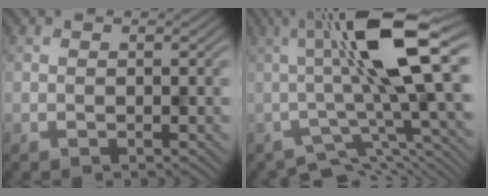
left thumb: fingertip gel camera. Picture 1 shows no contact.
{"total": 12.3, "force": [-0.7, 2.9, 11.9], "torque": [-0.185, 0.017, -0.017]}